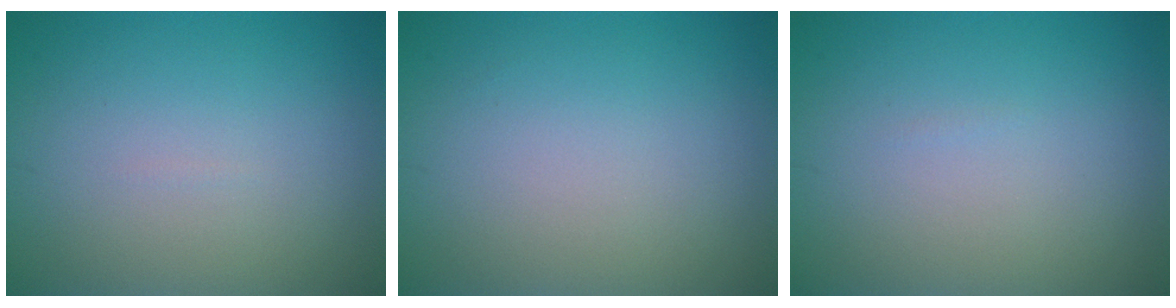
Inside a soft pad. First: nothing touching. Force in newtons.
{"total": 0.0}
{"total": 0.0}